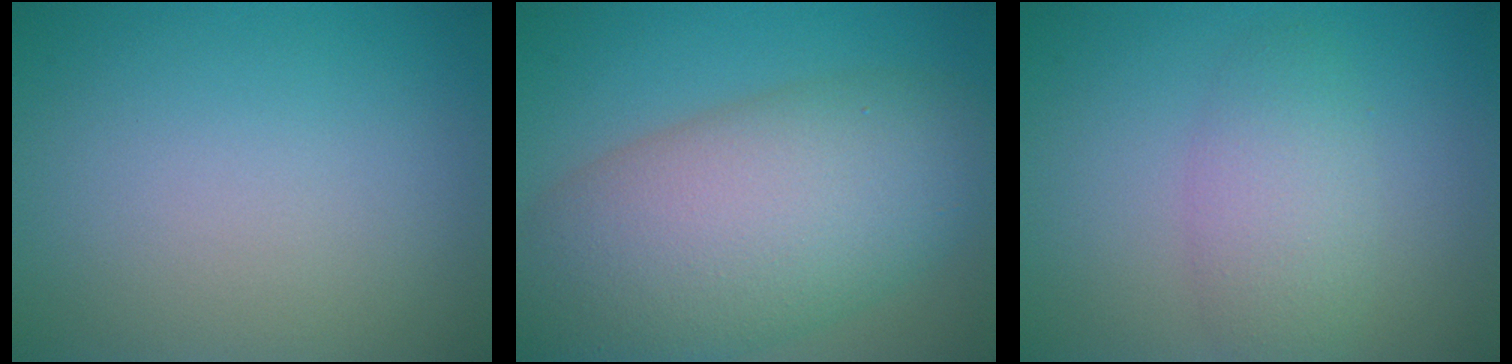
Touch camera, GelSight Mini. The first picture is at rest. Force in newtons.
{"total": 11.6, "press": 11.6, "slide": 0.3}
{"total": 3.5, "press": 3.5, "slide": 0.2}